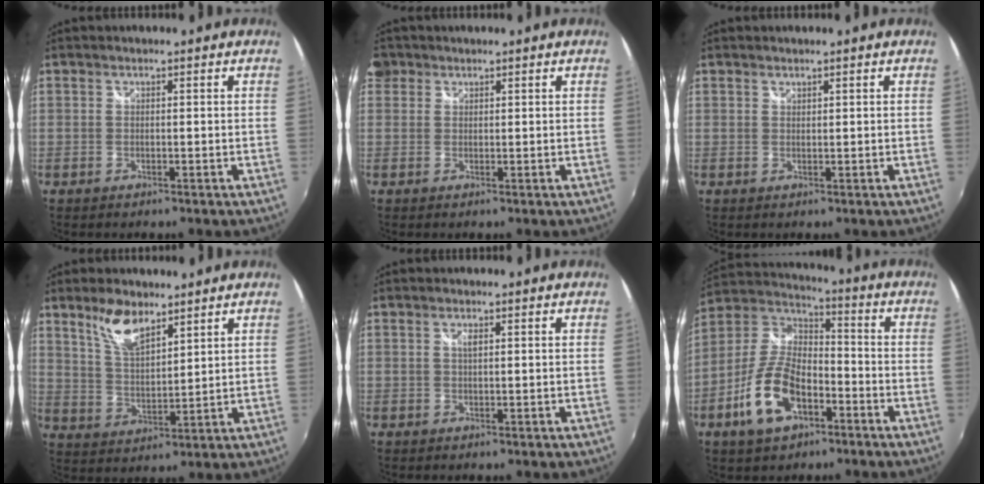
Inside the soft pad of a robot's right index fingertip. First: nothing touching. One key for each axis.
{"total": 2.6, "fx": 0.6, "fy": 2.5, "fz": 0.5, "tx": -0.010, "ty": 0.006, "tz": 0.004}
{"total": 0.6, "fx": 0.6, "fy": 0.2, "fz": 0.1, "tx": 0.000, "ty": 0.000, "tz": 0.011}
{"total": 8.2, "fx": 5.8, "fy": 3.1, "fz": 4.9, "tx": -0.092, "ty": 0.006, "tz": 0.116}
{"total": 1.1, "fx": 0.4, "fy": 0.3, "fz": 1.0, "tx": -0.017, "ty": 0.002, "tz": 0.005}
{"total": 14.8, "fx": -6.4, "fy": 8.0, "fz": 10.6, "tx": -0.226, "ty": 0.008, "tz": -0.115}